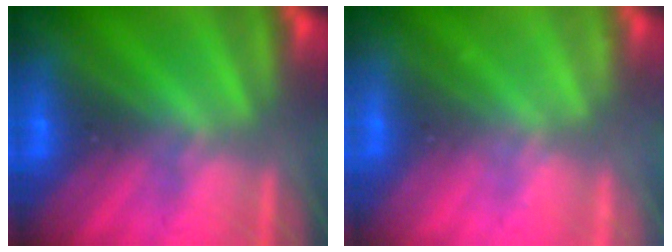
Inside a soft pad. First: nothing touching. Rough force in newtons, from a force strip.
{"total": 2.2}